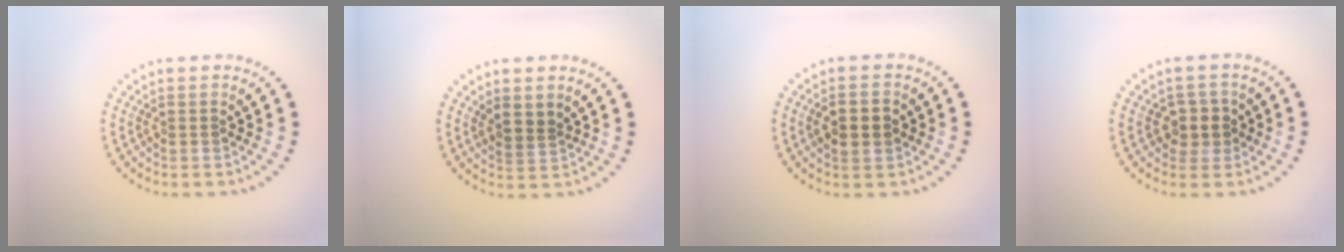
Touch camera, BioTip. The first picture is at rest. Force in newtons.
{"total": 1.6, "press": 1.4, "slide": 0.8}
{"total": 2.8, "press": 2.8, "slide": 0.1}
{"total": 2.1, "press": 1.9, "slide": 0.8}